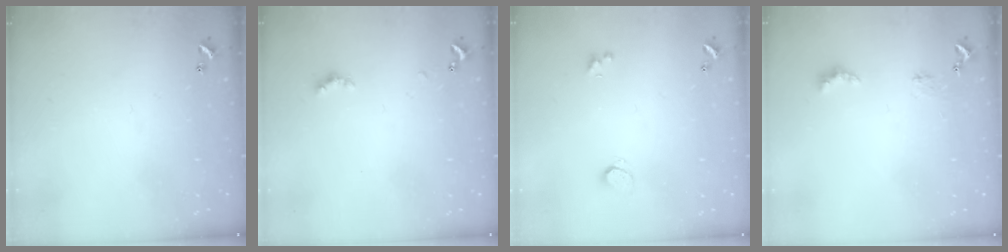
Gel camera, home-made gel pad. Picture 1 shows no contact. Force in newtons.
{"total": 2.6, "press": 2.6, "slide": 0.6}
{"total": 0.6, "press": 0.5, "slide": 0.4}
{"total": 2.5, "press": 2.5, "slide": 0.5}